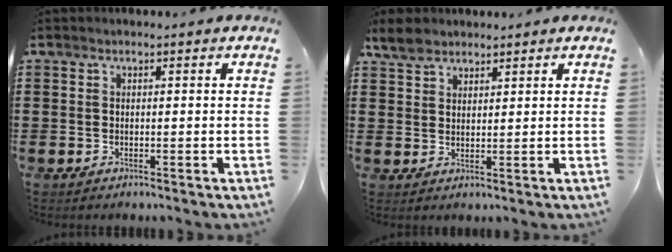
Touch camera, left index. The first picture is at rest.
{"total": 3.7, "force": [3.0, 1.8, 1.2], "torque": [-0.034, 0.004, 0.056]}